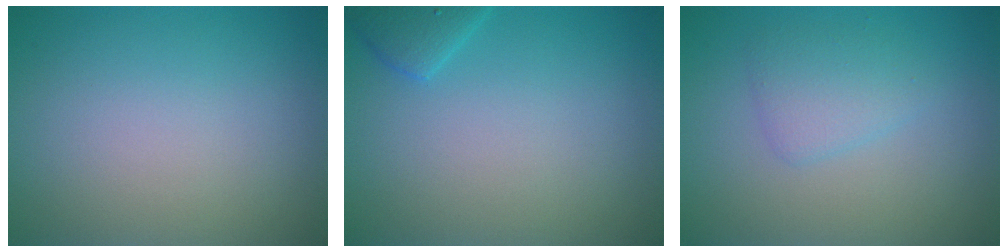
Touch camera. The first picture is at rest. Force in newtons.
{"total": 1.8, "press": 1.8, "slide": 0.1}
{"total": 2.1, "press": 2.1, "slide": 0.0}